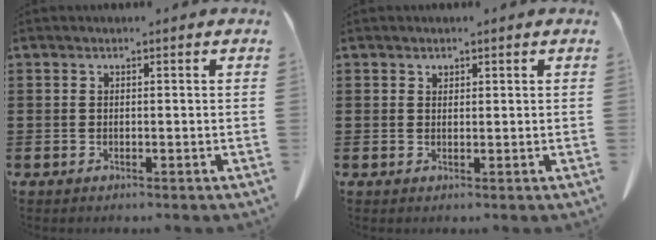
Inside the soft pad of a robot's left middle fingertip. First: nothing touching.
{"total": 0.9, "force": [0.8, 0.3, 0.0], "torque": [-0.003, -0.001, 0.017]}